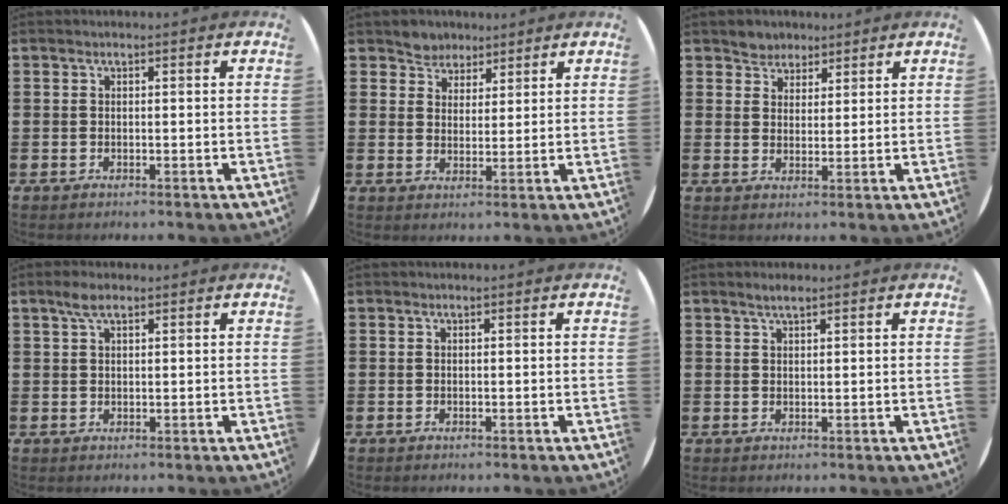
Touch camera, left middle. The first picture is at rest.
{"total": 3.4, "force": [2.9, 1.8, -0.5], "torque": [-0.006, 0.000, 0.056]}
{"total": 3.0, "force": [2.5, 1.5, -0.5], "torque": [-0.001, 0.003, 0.049]}
{"total": 2.5, "force": [1.6, 1.1, 1.6], "torque": [-0.027, 0.003, 0.027]}
{"total": 0.0}
{"total": 1.4, "force": [1.2, 0.2, 0.7], "torque": [-0.016, 0.002, 0.021]}